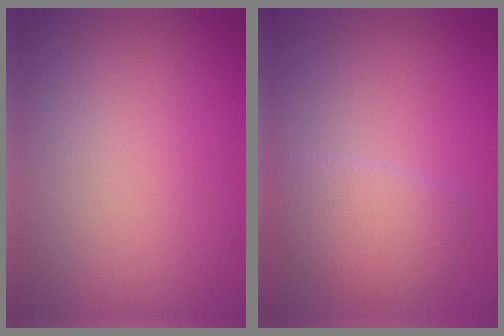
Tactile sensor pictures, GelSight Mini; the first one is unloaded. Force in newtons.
{"total": 2.9, "press": 2.9, "slide": 0.1}